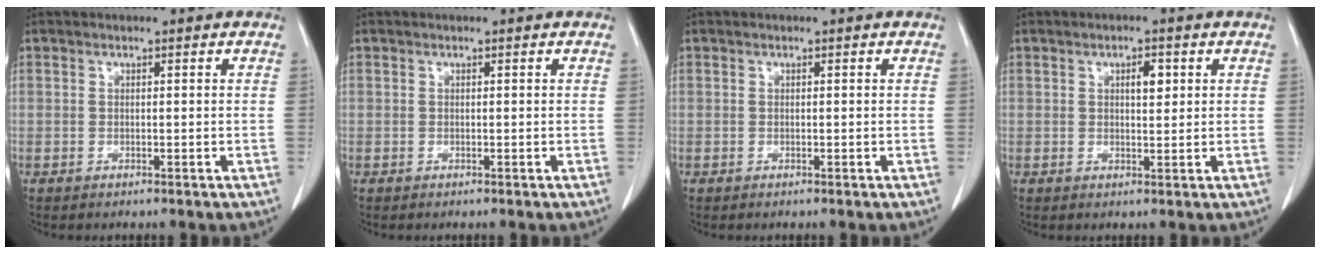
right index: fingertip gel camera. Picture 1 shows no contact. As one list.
[{"total": 0.0}, {"total": 0.0}, {"total": 2.5, "force": [0.9, 0.9, 2.2], "torque": [-0.036, -0.001, 0.015]}]